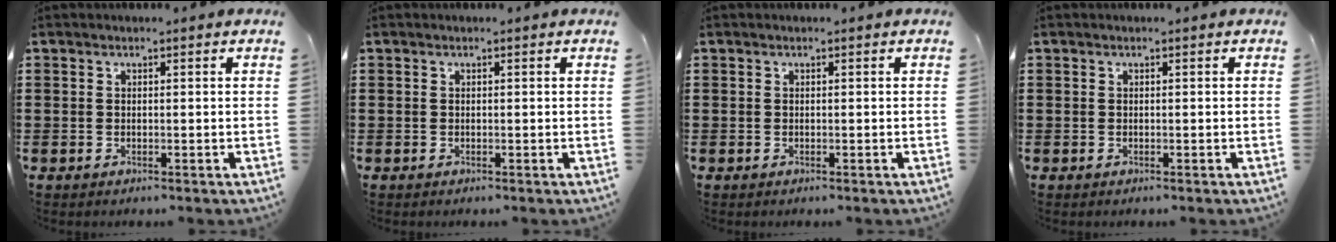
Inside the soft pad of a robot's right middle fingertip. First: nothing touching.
{"total": 0.0}
{"total": 0.0}
{"total": 0.0}